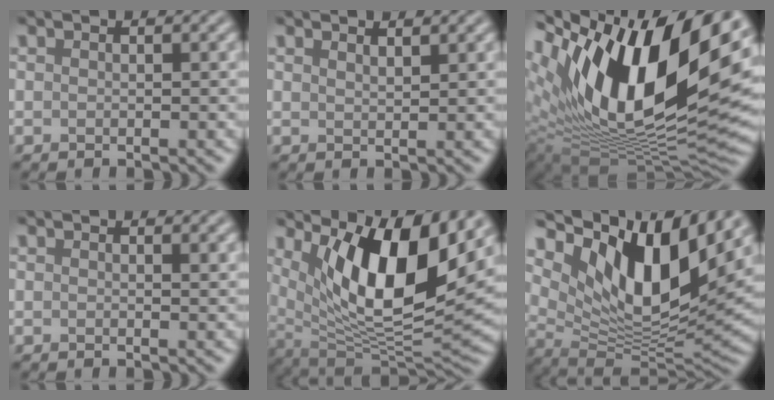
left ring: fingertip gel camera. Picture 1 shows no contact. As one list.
[{"total": 1.2, "force": [1.1, 0.2, 0.4], "torque": [-0.001, 0.002, 0.017]}, {"total": 17.8, "force": [6.4, 7.8, 14.7], "torque": [-0.268, 0.009, 0.107]}, {"total": 0.6, "force": [0.4, 0.1, 0.4], "torque": [-0.004, -0.001, 0.005]}, {"total": 11.6, "force": [4.6, 3.8, 10.0], "torque": [-0.159, -0.018, 0.088]}, {"total": 12.1, "force": [6.0, 4.5, 9.4], "torque": [-0.156, -0.011, 0.115]}]